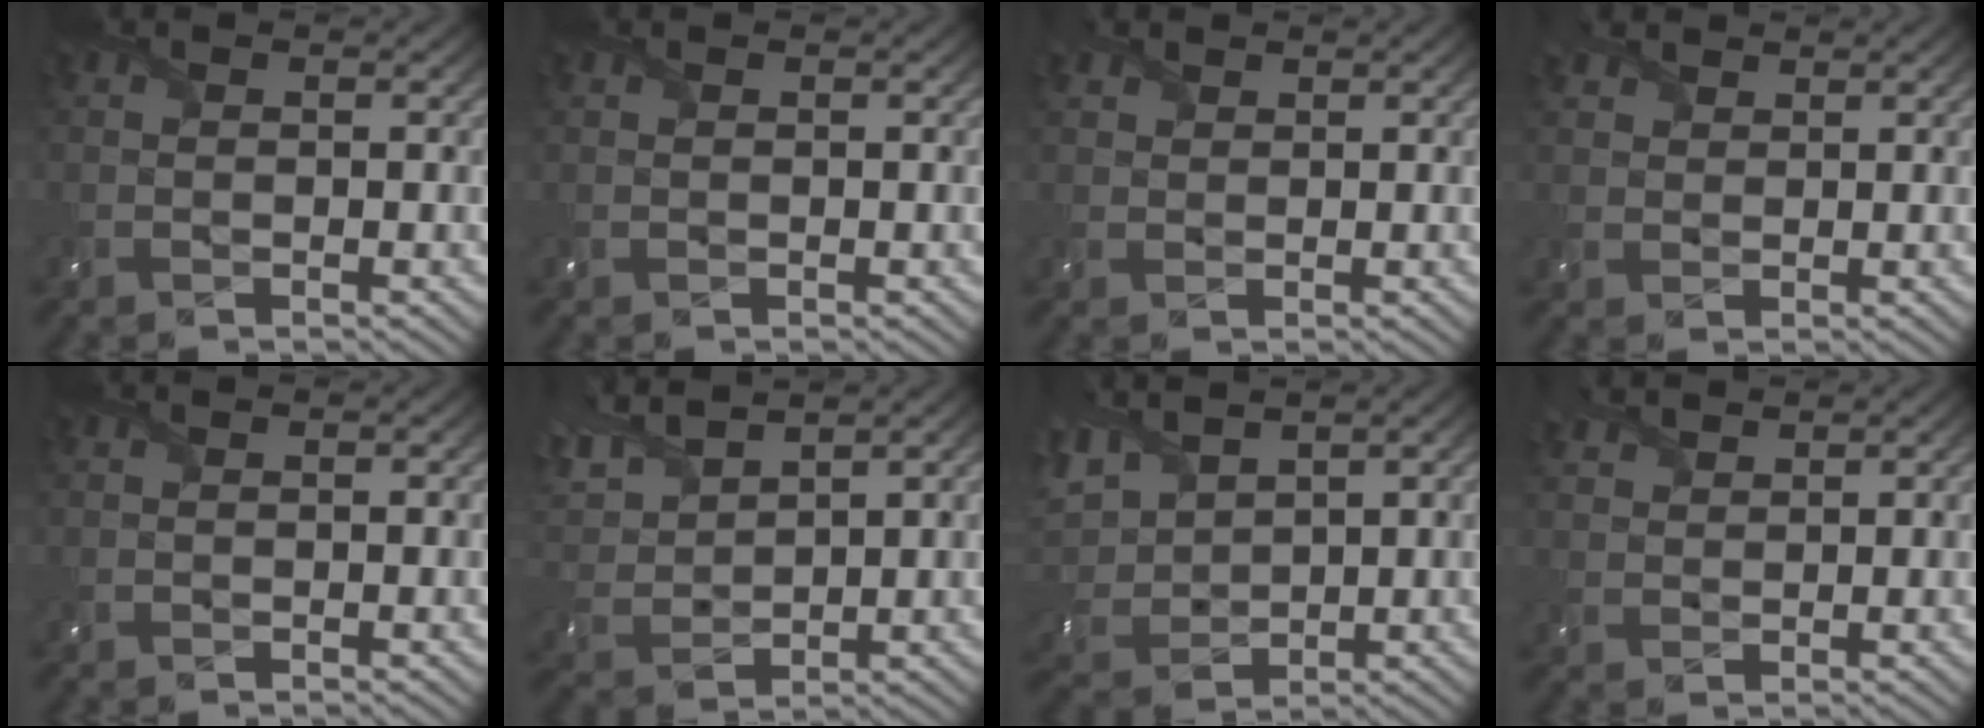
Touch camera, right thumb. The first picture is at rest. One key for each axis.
{"total": 0.0}
{"total": 1.7, "fx": 1.3, "fy": 1.0, "fz": 0.3, "tx": -0.012, "ty": 0.007, "tz": 0.030}
{"total": 2.8, "fx": 2.1, "fy": 1.6, "fz": 0.9, "tx": -0.024, "ty": 0.011, "tz": 0.043}
{"total": 0.0}
{"total": 7.0, "fx": 5.3, "fy": 2.6, "fz": 3.9, "tx": -0.119, "ty": 0.019, "tz": 0.107}
{"total": 7.8, "fx": 4.5, "fy": 3.9, "fz": 5.0, "tx": -0.162, "ty": 0.015, "tz": 0.088}
{"total": 3.4, "fx": 2.9, "fy": 1.3, "fz": 1.2, "tx": -0.032, "ty": 0.015, "tz": 0.060}